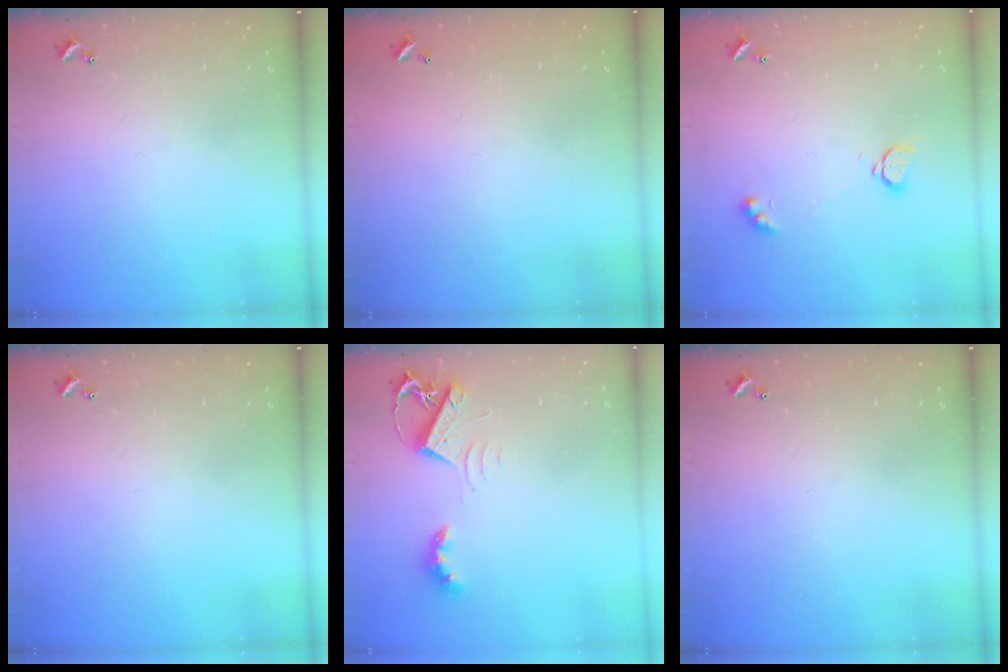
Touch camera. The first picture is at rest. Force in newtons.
{"total": 2.8, "press": 2.8, "slide": 0.1}
{"total": 2.2, "press": 2.2, "slide": 0.2}
{"total": 0.0}
{"total": 7.5, "press": 7.5, "slide": 0.8}
{"total": 0.0}